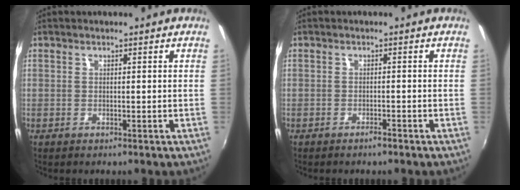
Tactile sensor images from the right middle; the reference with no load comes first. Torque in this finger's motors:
{"motor_torque": [0.91, -1.23, 0.32, 0.04]}